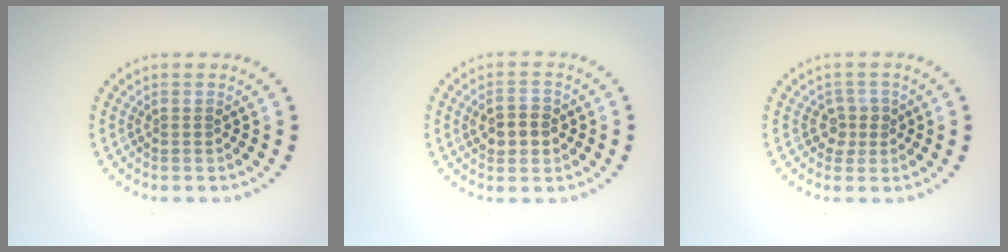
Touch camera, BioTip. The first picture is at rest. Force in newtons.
{"total": 2.9, "press": 2.9, "slide": 0.2}
{"total": 1.3, "press": 1.2, "slide": 0.6}